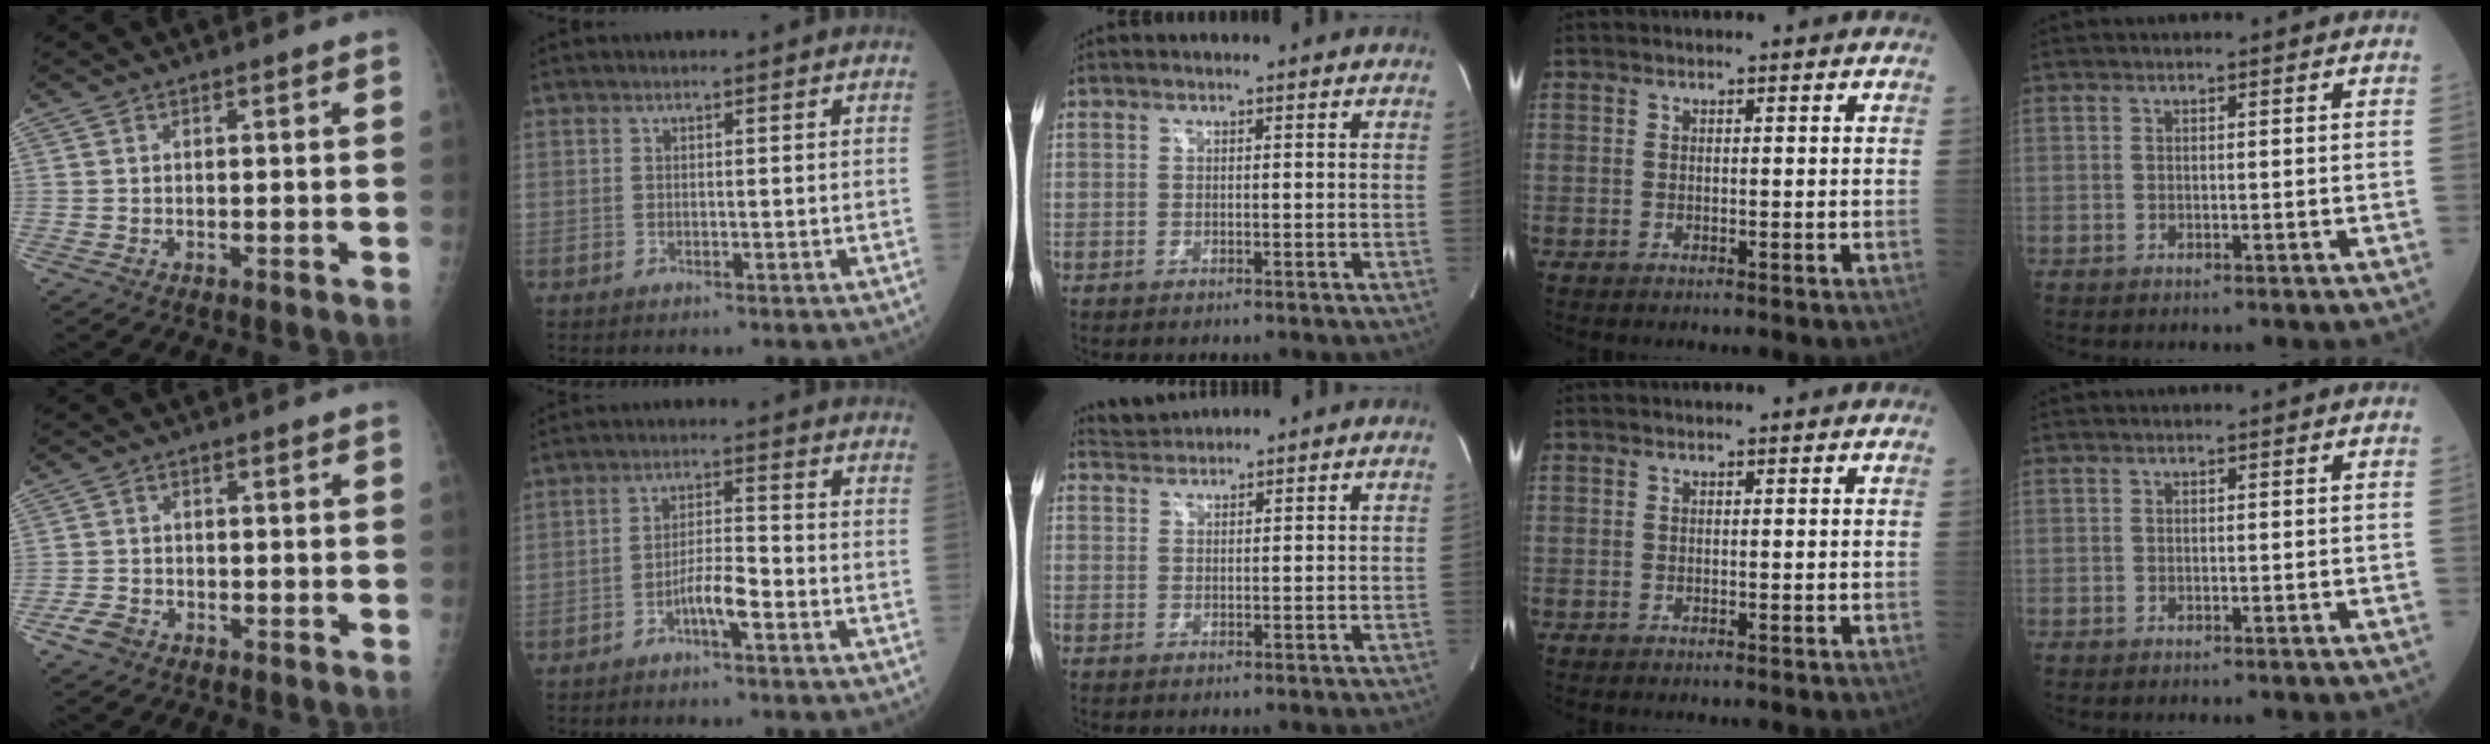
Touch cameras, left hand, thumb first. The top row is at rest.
{"thumb": {"total": 2.9, "force": [-1.8, 1.9, 1.2], "torque": [-0.022, 0.006, -0.033]}, "index": {"total": 4.5, "force": [-2.6, 0.5, 3.6], "torque": [-0.066, 0.001, -0.049]}, "middle": {"total": 2.4, "force": [2.3, -0.3, -0.7], "torque": [-0.003, 0.009, 0.052]}}